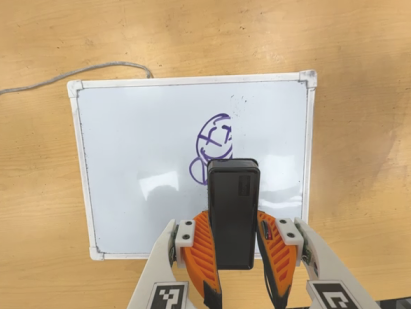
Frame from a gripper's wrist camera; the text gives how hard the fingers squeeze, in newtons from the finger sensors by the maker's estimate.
{"total": 7.3, "left": 5.7, "right": 8.9}